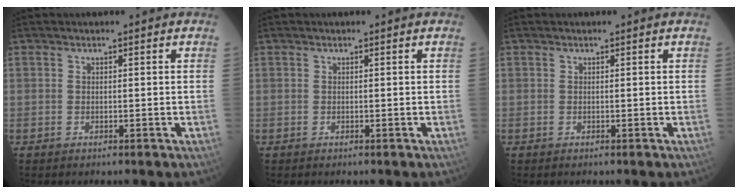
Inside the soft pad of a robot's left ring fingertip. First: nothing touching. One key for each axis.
{"total": 0.0}
{"total": 0.0}